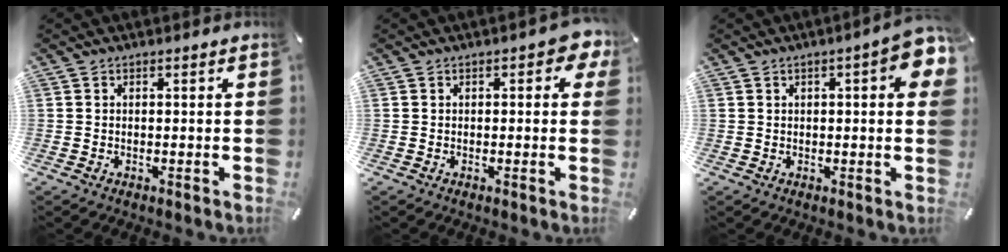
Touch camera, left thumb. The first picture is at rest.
{"total": 3.2, "force": [0.8, 1.8, 2.5], "torque": [-0.035, 0.003, 0.010]}
{"total": 7.1, "force": [2.2, 2.4, 6.3], "torque": [-0.085, 0.000, 0.032]}